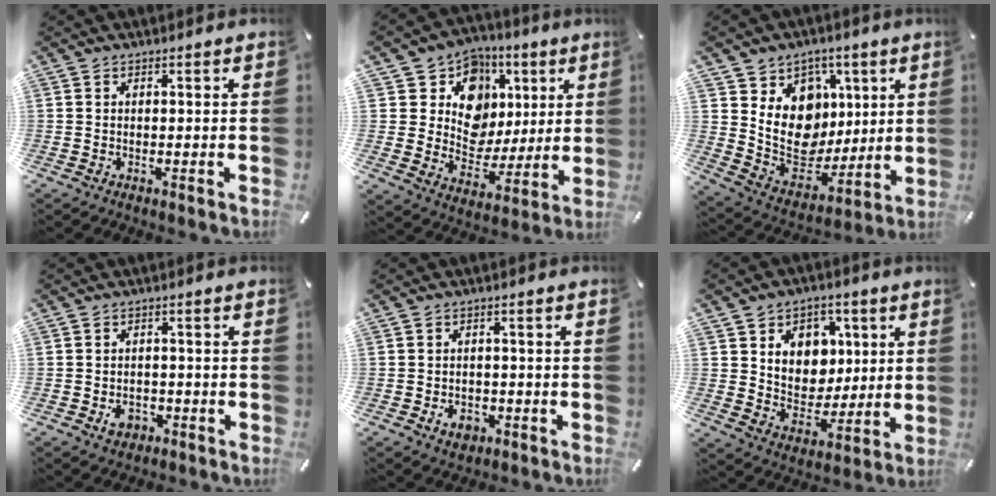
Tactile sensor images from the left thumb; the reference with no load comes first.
{"total": 14.1, "force": [4.5, 12.5, 4.7], "torque": [-0.059, -0.041, 0.088]}
{"total": 14.8, "force": [3.2, 13.1, 6.1], "torque": [-0.097, -0.038, 0.070]}
{"total": 4.5, "force": [-1.8, 3.5, 2.3], "torque": [-0.036, 0.003, -0.033]}
{"total": 4.6, "force": [-1.8, 3.4, 2.4], "torque": [-0.046, 0.002, -0.036]}
{"total": 10.8, "force": [3.7, 9.5, 3.6], "torque": [-0.053, -0.019, 0.071]}